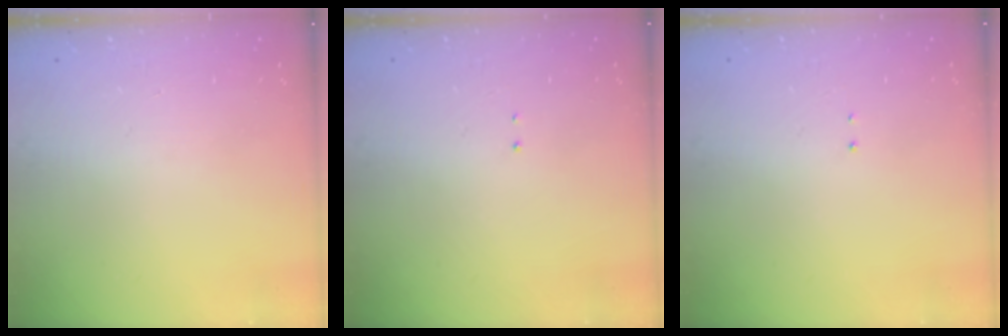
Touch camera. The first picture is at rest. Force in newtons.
{"total": 1.3, "press": 1.2, "slide": 0.6}
{"total": 1.3, "press": 1.2, "slide": 0.6}